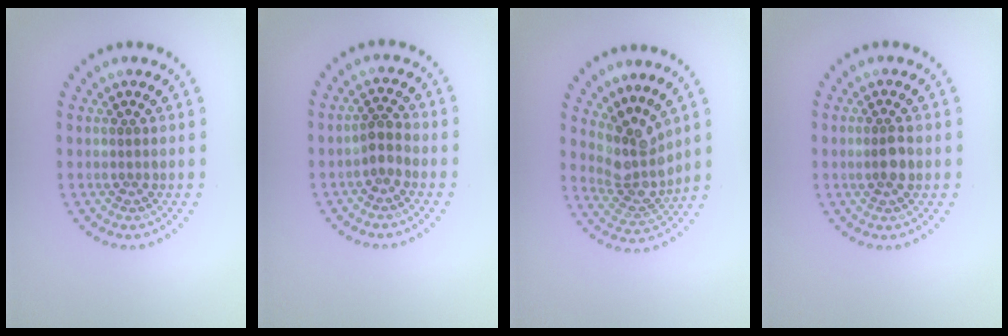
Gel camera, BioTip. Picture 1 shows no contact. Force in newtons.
{"total": 1.6, "press": 1.3, "slide": 0.9}
{"total": 3.8, "press": 2.9, "slide": 2.6}
{"total": 1.8, "press": 1.7, "slide": 0.5}